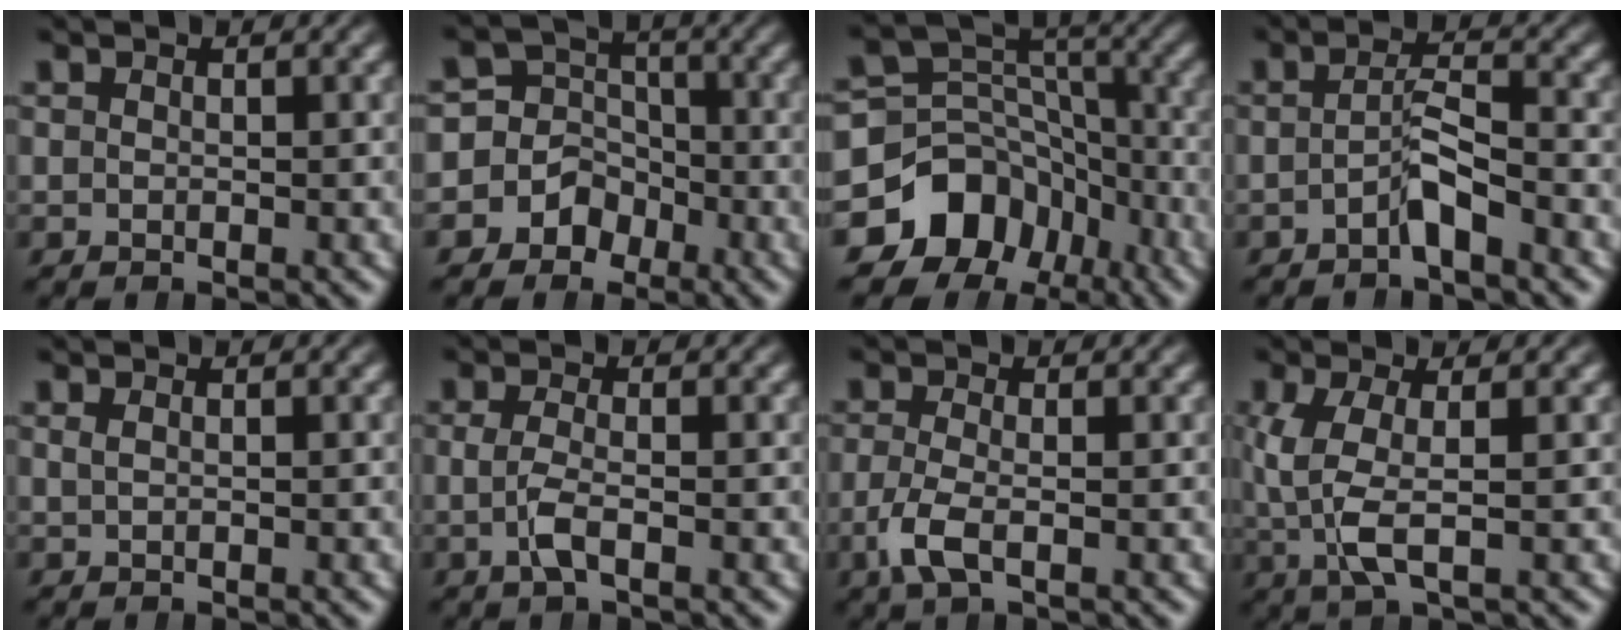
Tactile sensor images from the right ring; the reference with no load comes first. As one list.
[{"total": 8.6, "force": [-1.9, 7.9, 2.8], "torque": [-0.074, -0.029, -0.036]}, {"total": 12.7, "force": [-3.7, 10.8, 5.5], "torque": [-0.101, -0.045, -0.055]}, {"total": 2.4, "force": [-1.6, 0.4, 1.7], "torque": [-0.036, -0.005, -0.028]}, {"total": 0.6, "force": [0.1, -0.6, 0.2], "torque": [-0.010, -0.009, 0.009]}, {"total": 2.0, "force": [-0.6, 0.4, 1.9], "torque": [-0.047, -0.015, -0.006]}, {"total": 2.8, "force": [-1.2, 0.9, 2.4], "torque": [-0.064, -0.019, -0.014]}, {"total": 4.4, "force": [0.0, 1.8, 4.0], "torque": [-0.105, -0.022, 0.014]}]